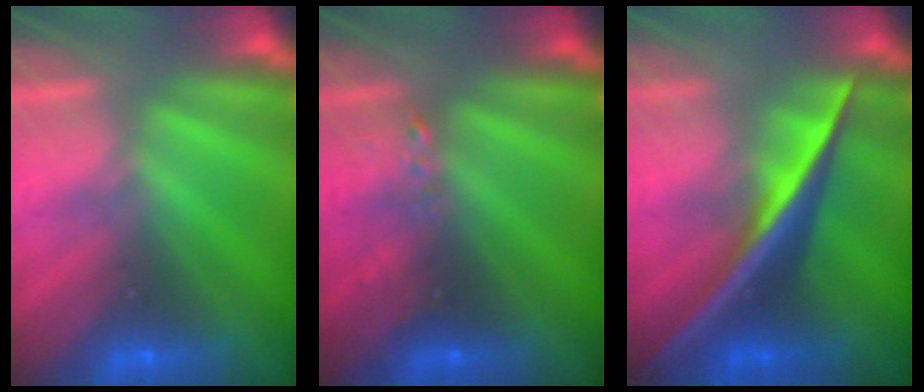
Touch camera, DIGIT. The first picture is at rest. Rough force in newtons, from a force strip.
{"total": 2.5}
{"total": 2.6}